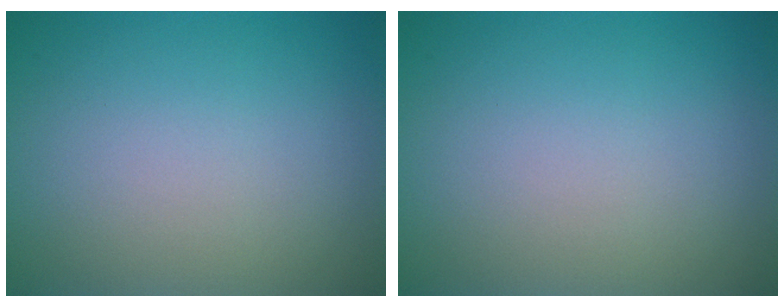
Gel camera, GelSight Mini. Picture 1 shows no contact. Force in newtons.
{"total": 0.0}